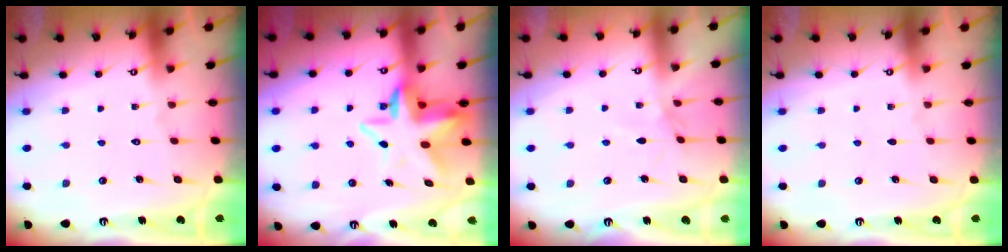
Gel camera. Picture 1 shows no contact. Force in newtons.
{"total": 9.2, "press": 9.0, "slide": 1.6}
{"total": 2.0, "press": 1.9, "slide": 0.4}
{"total": 0.0}